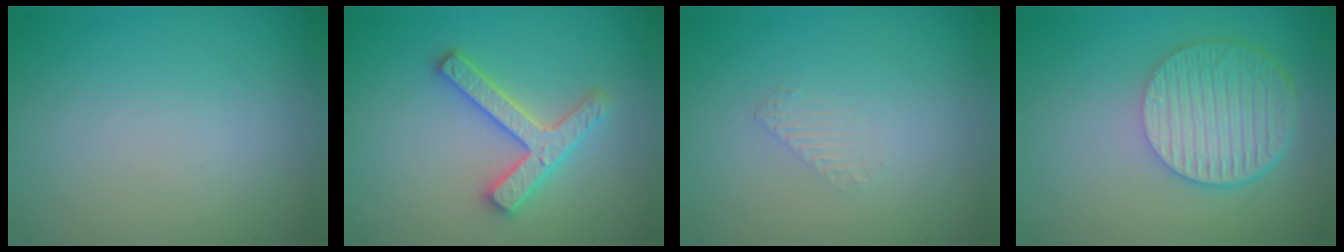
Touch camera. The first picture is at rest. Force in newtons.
{"total": 4.2, "press": 4.2, "slide": 0.7}
{"total": 0.6, "press": 0.4, "slide": 0.5}
{"total": 6.8, "press": 4.9, "slide": 4.8}